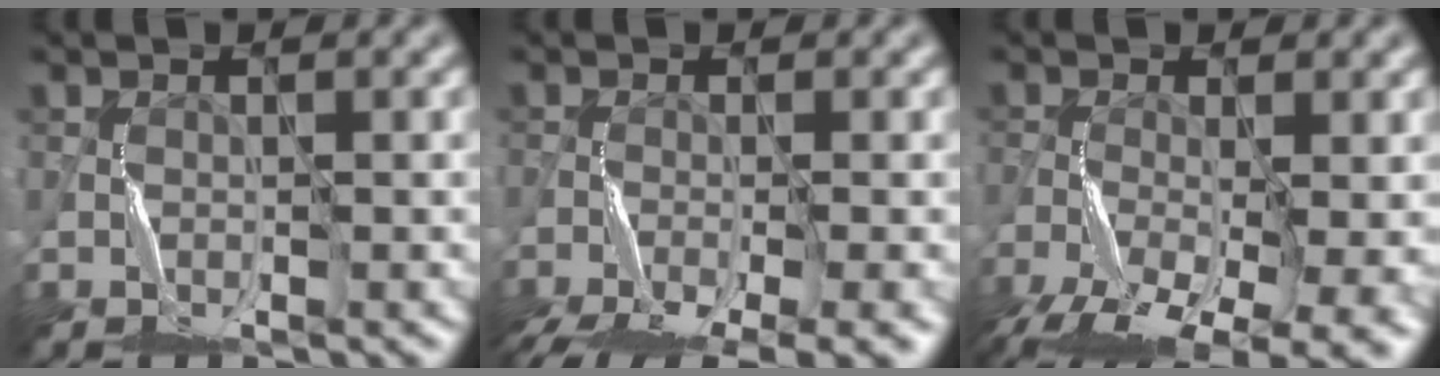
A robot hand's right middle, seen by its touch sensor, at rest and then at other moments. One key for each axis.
{"total": 10.3, "fx": -7.1, "fy": 3.2, "fz": 6.7, "tx": -0.113, "ty": -0.041, "tz": -0.098}
{"total": 11.3, "fx": -6.5, "fy": 4.5, "fz": 8.1, "tx": -0.160, "ty": -0.036, "tz": -0.090}